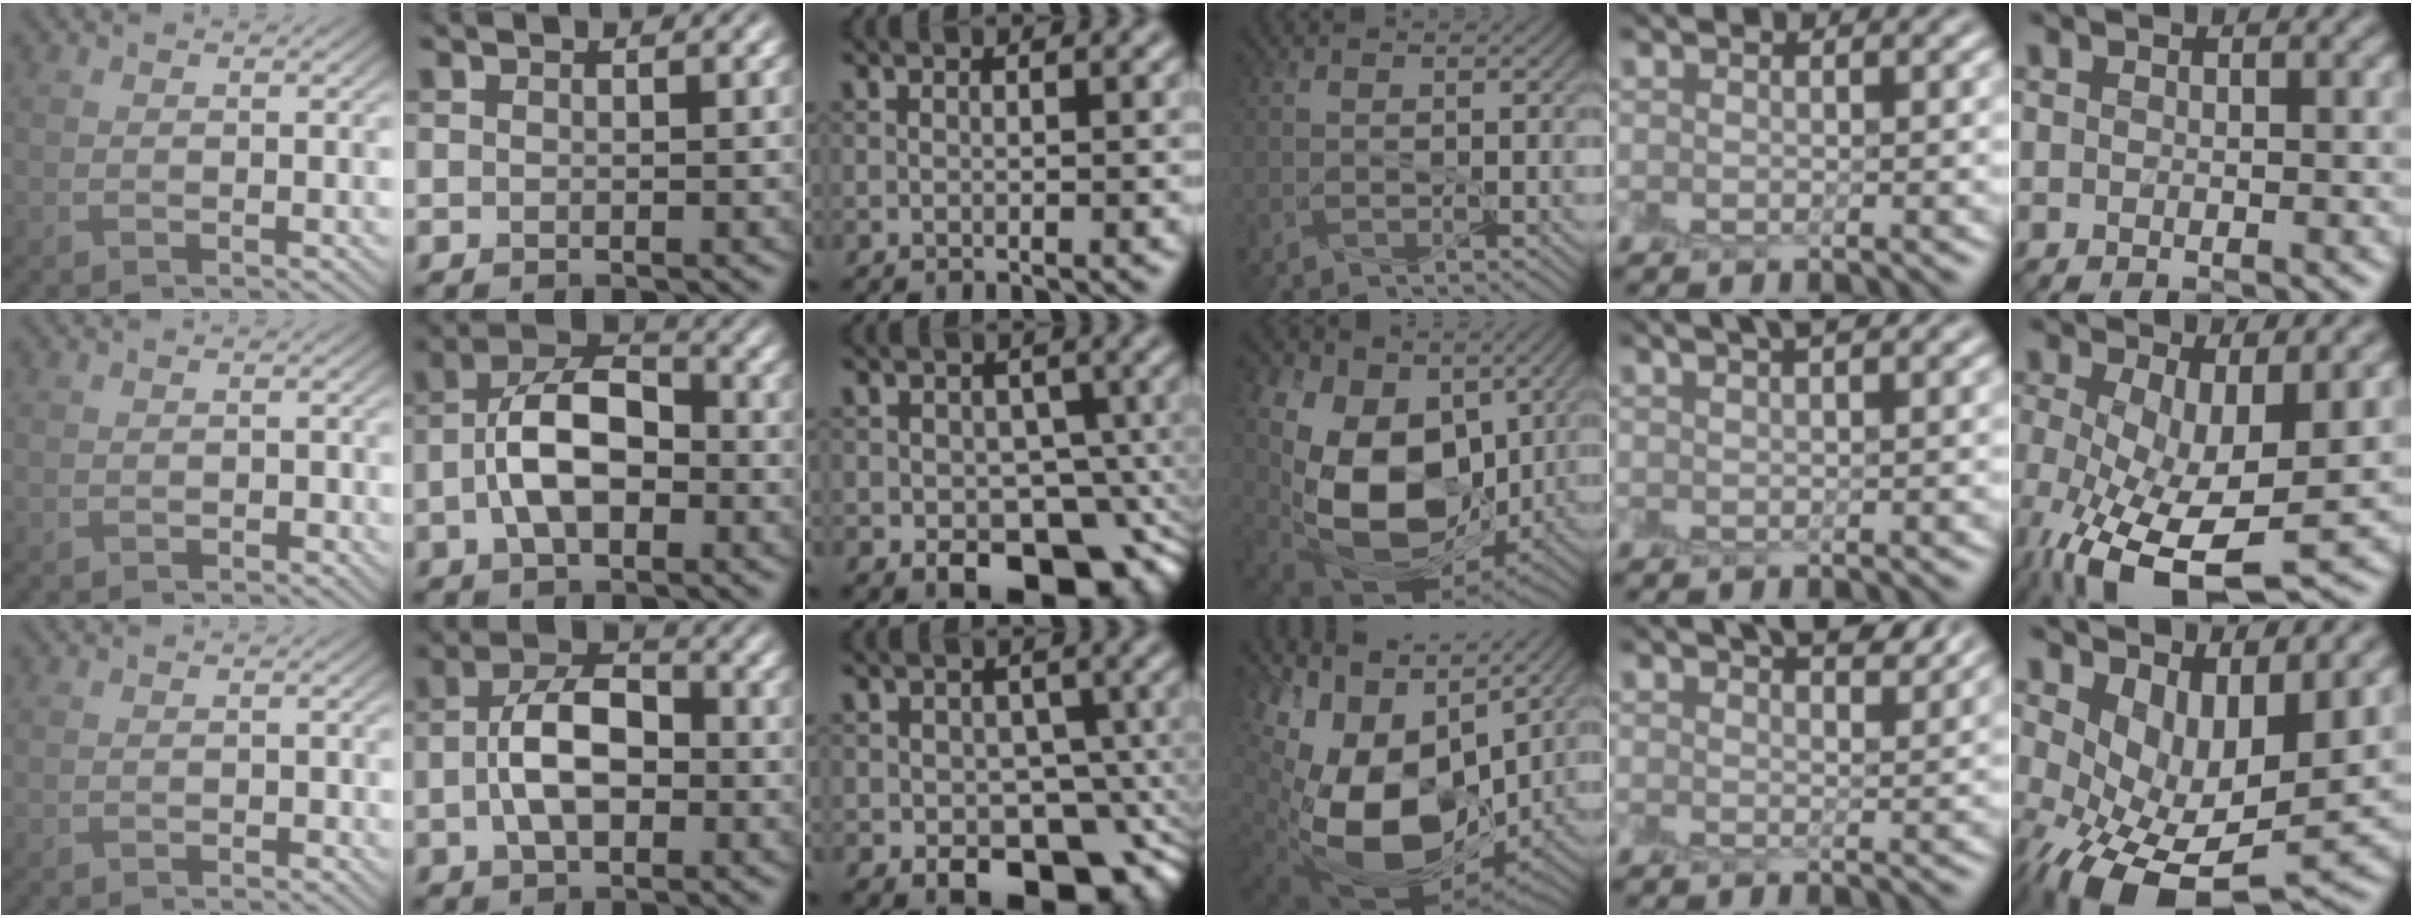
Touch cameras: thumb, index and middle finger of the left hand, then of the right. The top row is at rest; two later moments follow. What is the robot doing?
{"motion": "peel", "object": "lint roller sheet"}